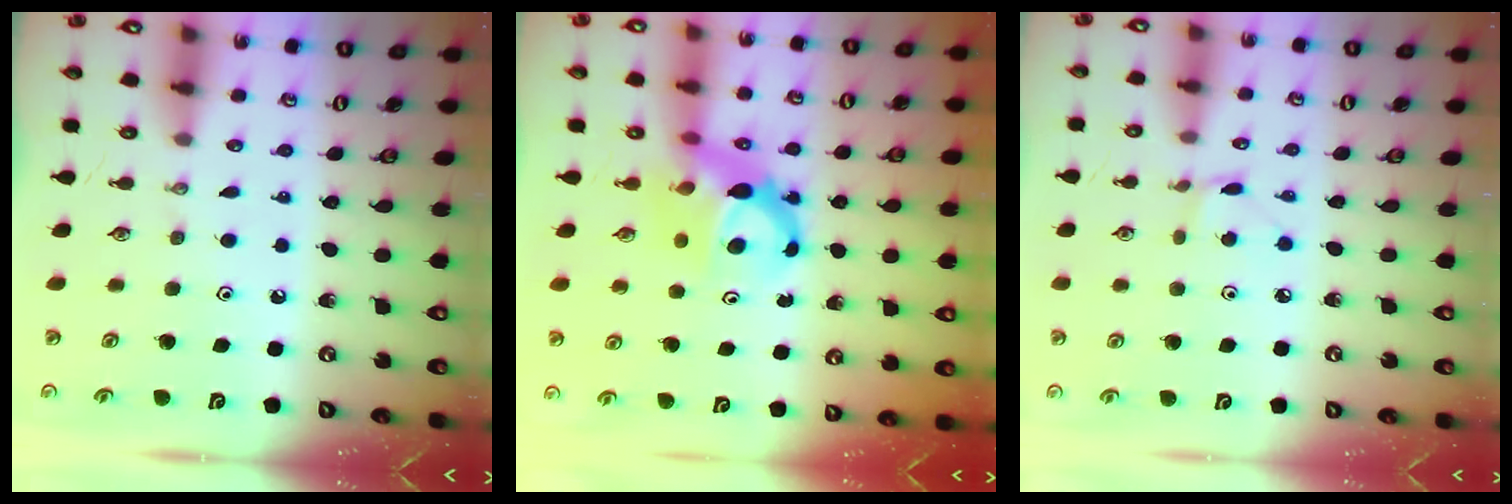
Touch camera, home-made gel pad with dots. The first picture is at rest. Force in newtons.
{"total": 6.7, "press": 6.7, "slide": 0.4}
{"total": 2.8, "press": 2.8, "slide": 0.4}